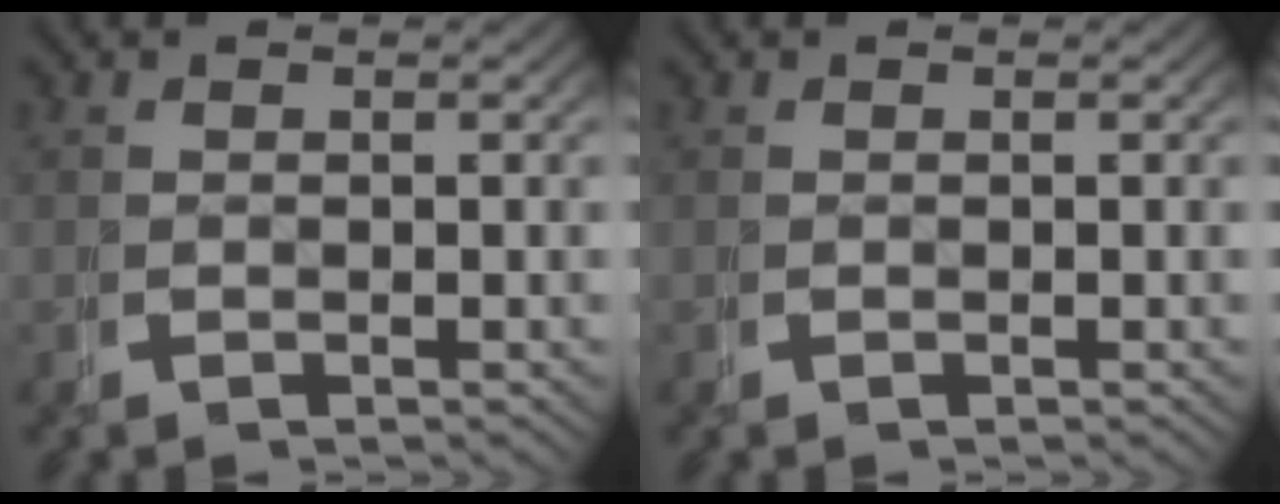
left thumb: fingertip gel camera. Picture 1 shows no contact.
{"total": 0.0}